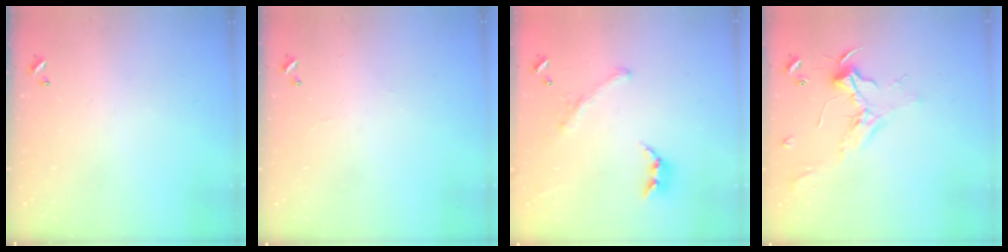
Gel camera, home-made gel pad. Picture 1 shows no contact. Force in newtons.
{"total": 2.2, "press": 2.2, "slide": 0.4}
{"total": 1.2, "press": 0.5, "slide": 1.1}
{"total": 2.4, "press": 2.3, "slide": 0.9}